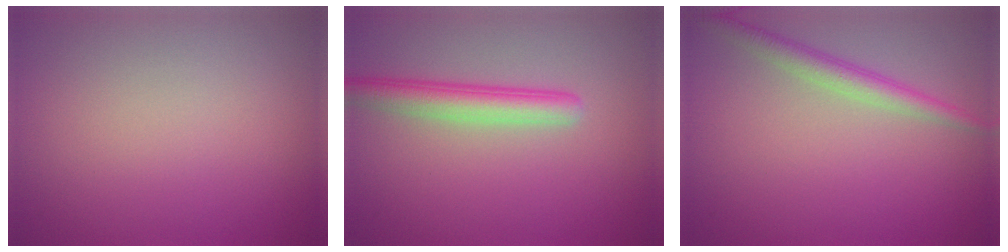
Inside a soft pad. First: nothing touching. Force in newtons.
{"total": 3.3, "press": 3.3, "slide": 0.1}
{"total": 2.5, "press": 2.5, "slide": 0.1}